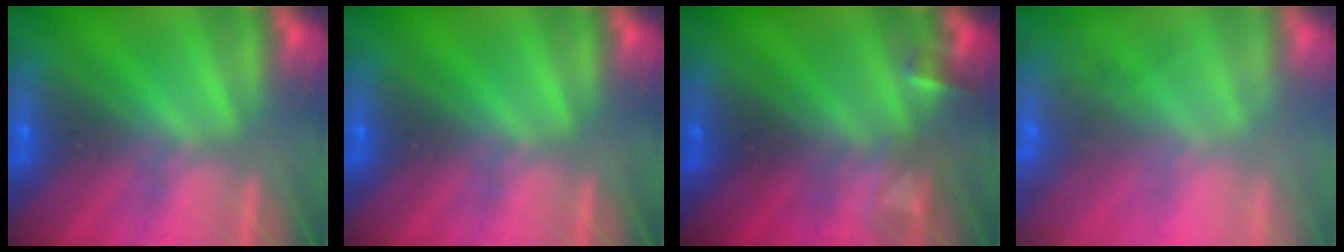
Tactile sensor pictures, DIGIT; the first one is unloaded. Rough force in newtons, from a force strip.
{"total": 0.0}
{"total": 3.1}
{"total": 7.0}